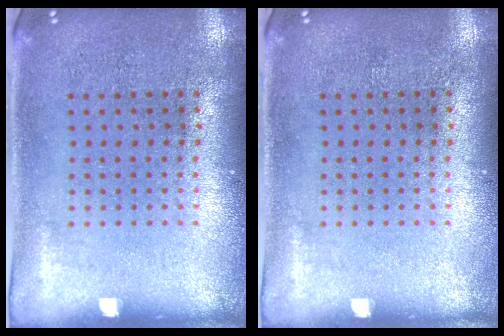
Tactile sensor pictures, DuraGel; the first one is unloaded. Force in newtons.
{"total": 0.0}